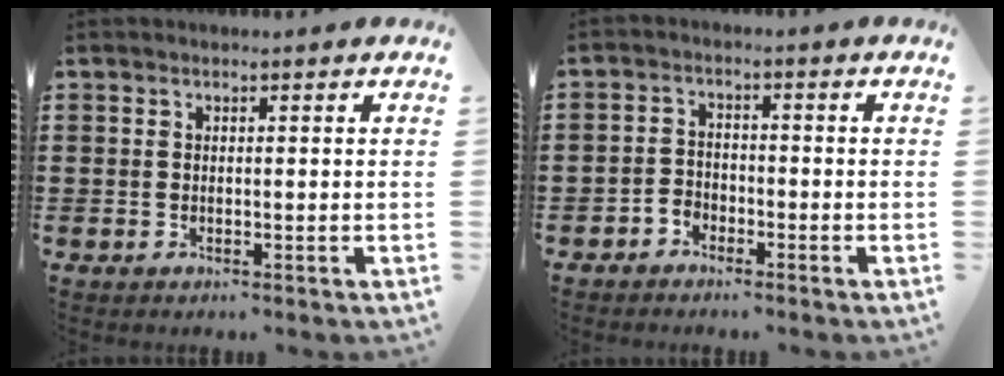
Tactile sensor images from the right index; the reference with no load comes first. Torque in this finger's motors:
{"motor_torque": [0.30, 0.50, -0.09, -0.02]}